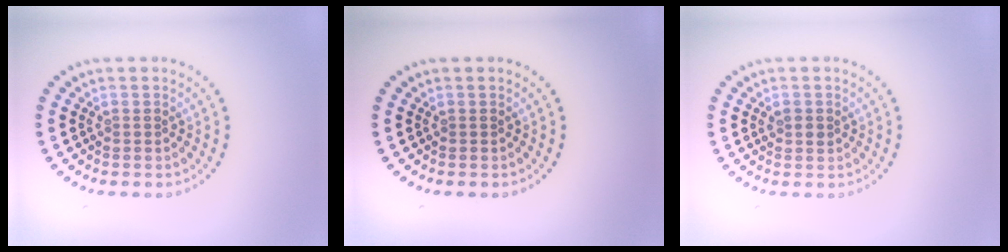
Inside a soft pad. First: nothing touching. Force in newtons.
{"total": 0.0}
{"total": 1.0, "press": 1.0, "slide": 0.1}